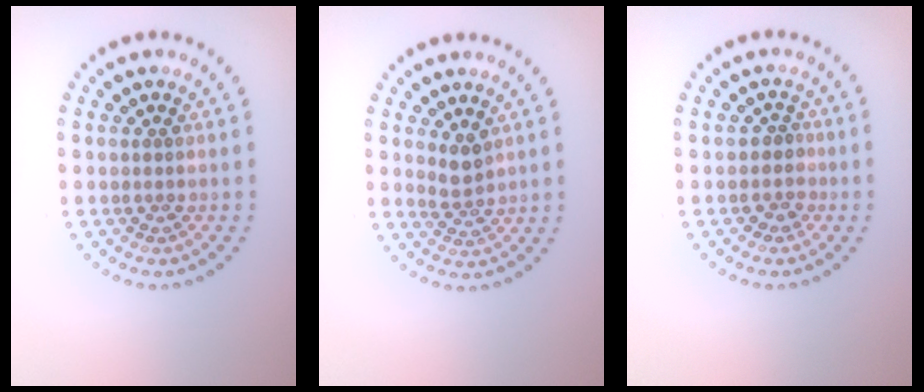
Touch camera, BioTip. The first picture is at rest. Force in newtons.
{"total": 1.8, "press": 1.4, "slide": 1.1}
{"total": 1.6, "press": 1.2, "slide": 1.0}